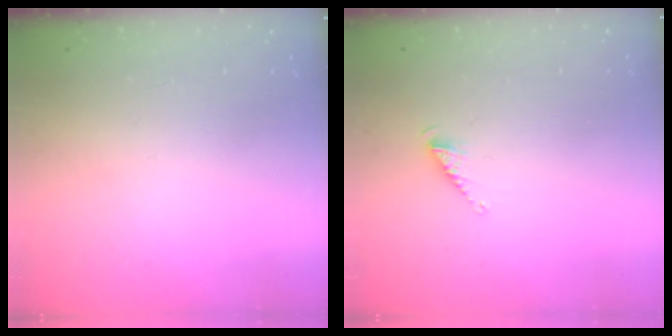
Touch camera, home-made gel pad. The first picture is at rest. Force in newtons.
{"total": 2.6, "press": 2.6, "slide": 0.4}